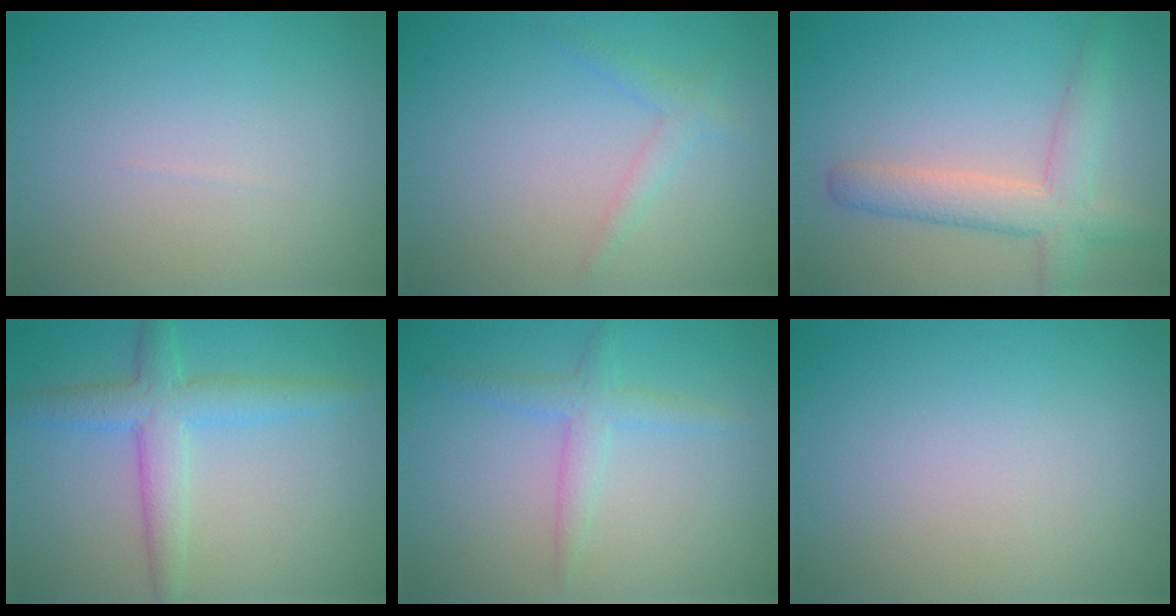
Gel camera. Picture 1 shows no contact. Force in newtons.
{"total": 1.4, "press": 1.4, "slide": 0.1}
{"total": 4.5, "press": 4.5, "slide": 0.2}
{"total": 4.1, "press": 4.1, "slide": 0.0}
{"total": 2.2, "press": 2.2, "slide": 0.1}
{"total": 0.0}